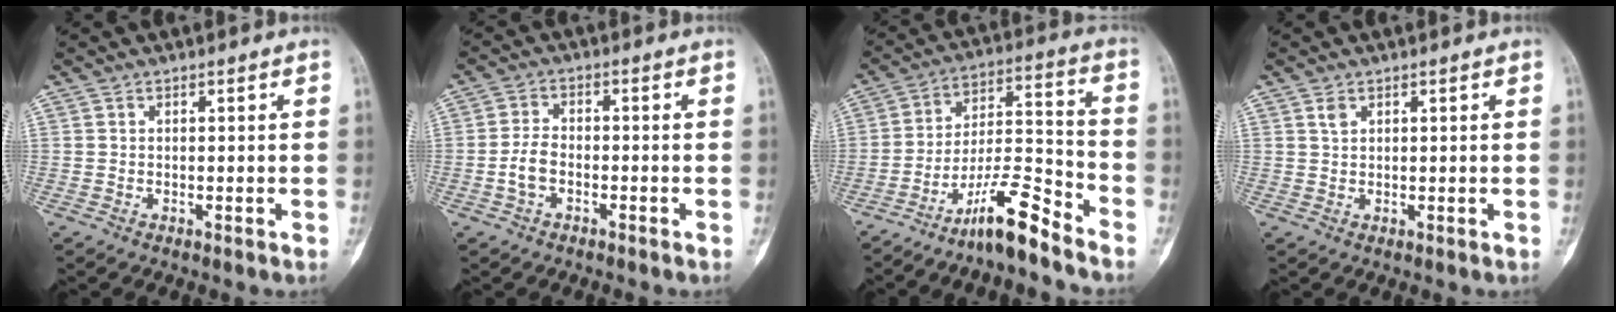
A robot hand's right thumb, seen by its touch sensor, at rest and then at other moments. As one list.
[{"total": 4.1, "force": [-1.5, 2.4, 2.9], "torque": [-0.059, 0.015, -0.033]}, {"total": 11.9, "force": [-9.2, 1.7, 7.3], "torque": [-0.132, 0.084, -0.165]}, {"total": 1.4, "force": [0.8, 0.8, 0.8], "torque": [-0.010, 0.001, 0.016]}]